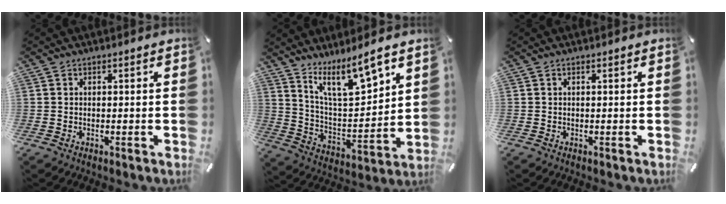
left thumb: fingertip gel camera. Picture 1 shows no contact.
{"total": 12.9, "force": [10.3, 4.3, 6.6], "torque": [-0.121, -0.063, 0.185]}
{"total": 0.0}